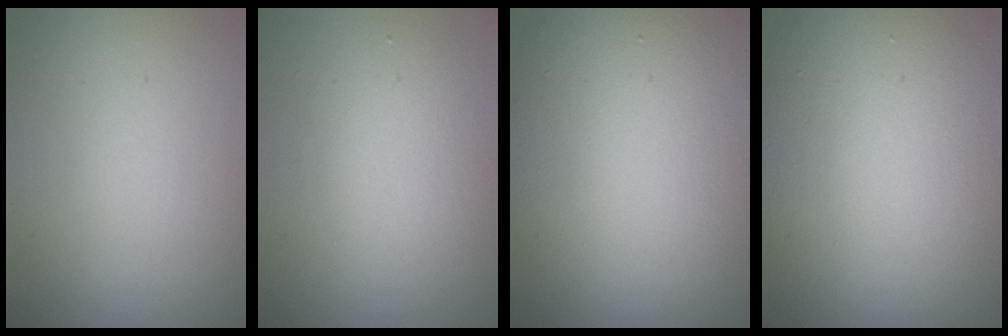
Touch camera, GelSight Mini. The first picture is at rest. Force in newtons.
{"total": 3.6, "press": 3.6, "slide": 0.2}
{"total": 12.4, "press": 12.4, "slide": 0.6}
{"total": 14.4, "press": 14.4, "slide": 0.9}